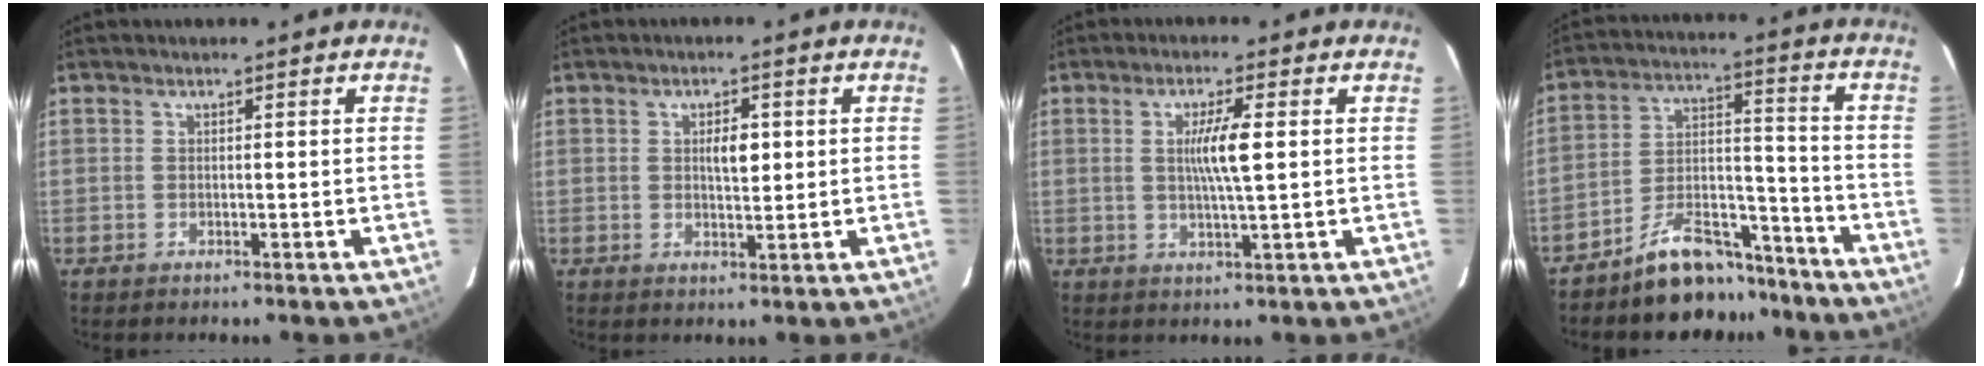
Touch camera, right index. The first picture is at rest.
{"total": 3.4, "force": [0.7, 1.3, 3.1], "torque": [-0.050, 0.001, 0.012]}
{"total": 5.6, "force": [0.8, -0.1, 5.5], "torque": [-0.101, -0.003, 0.014]}
{"total": 10.7, "force": [-9.1, 4.0, 3.9], "torque": [-0.071, 0.034, -0.158]}